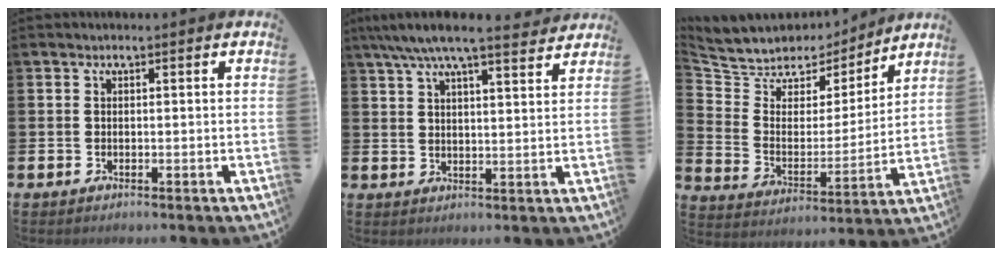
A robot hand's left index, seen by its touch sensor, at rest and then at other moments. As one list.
[{"total": 7.1, "force": [6.5, 0.8, 2.8], "torque": [-0.067, -0.026, 0.114]}, {"total": 7.9, "force": [7.2, 3.2, 0.0], "torque": [-0.052, -0.058, 0.128]}]